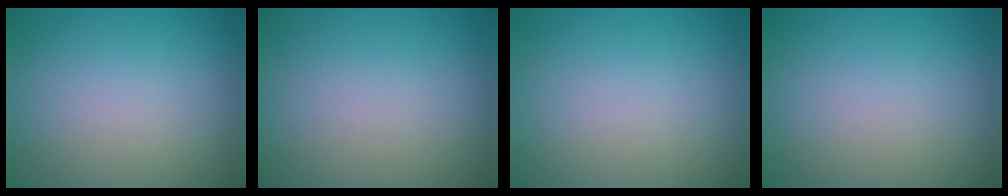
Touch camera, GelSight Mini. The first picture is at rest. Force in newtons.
{"total": 0.0}
{"total": 0.0}
{"total": 0.0}